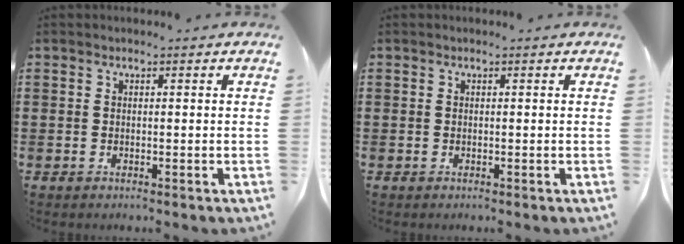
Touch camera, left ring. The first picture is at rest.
{"total": 0.0}